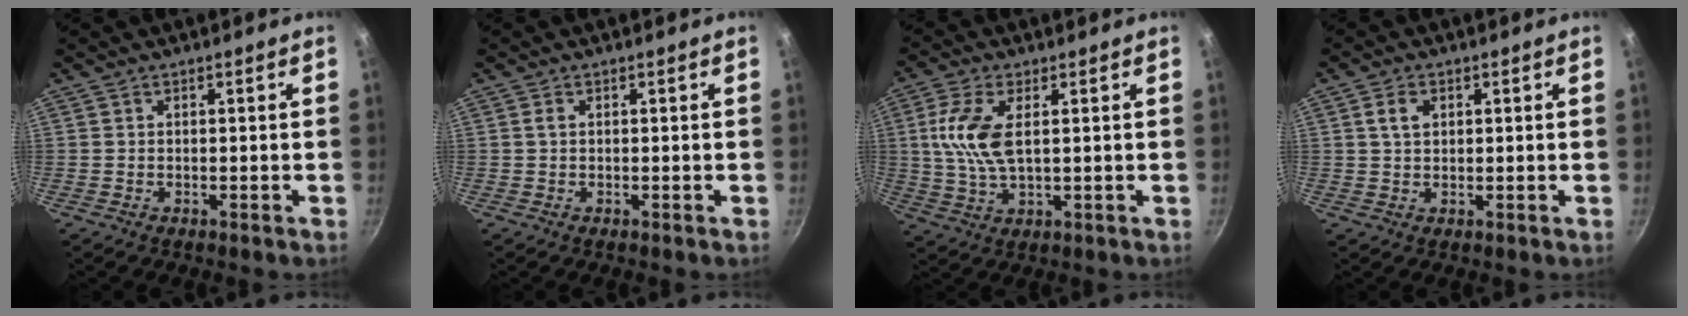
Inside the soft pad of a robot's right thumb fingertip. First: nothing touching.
{"total": 0.7, "force": [0.1, 0.4, 0.6], "torque": [-0.012, 0.002, 0.002]}
{"total": 9.1, "force": [1.7, 4.2, 7.9], "torque": [-0.165, 0.001, 0.033]}
{"total": 3.2, "force": [1.0, 2.2, 2.1], "torque": [-0.030, 0.003, 0.017]}